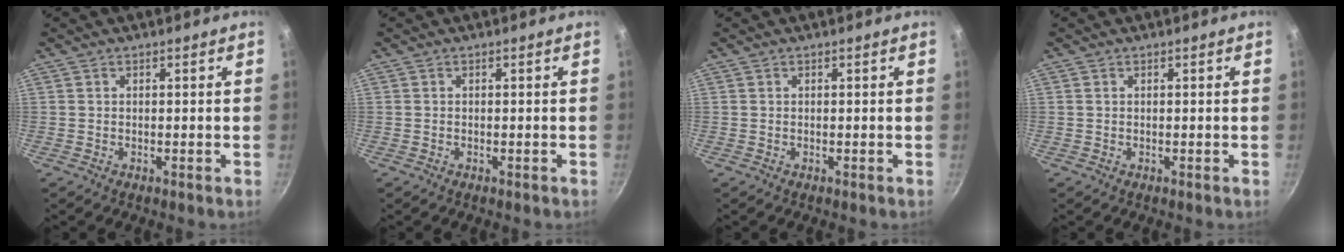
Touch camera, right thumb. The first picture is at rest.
{"total": 0.0}
{"total": 0.0}
{"total": 0.0}